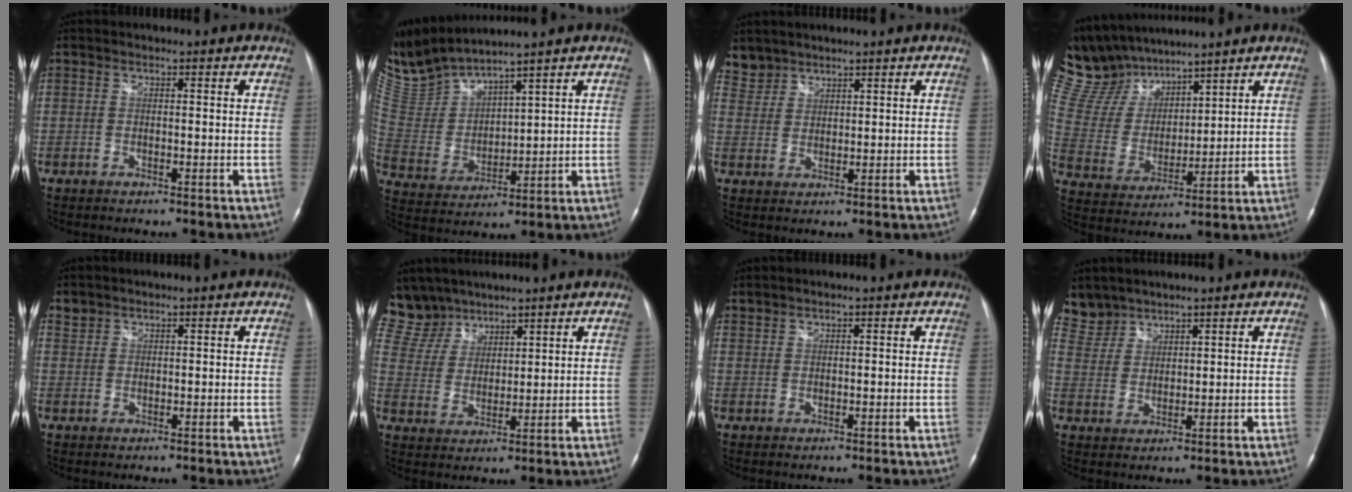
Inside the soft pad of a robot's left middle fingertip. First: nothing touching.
{"total": 10.0, "force": [9.6, 0.1, 2.9], "torque": [-0.087, 0.002, 0.209]}
{"total": 3.7, "force": [3.2, 1.7, -0.5], "torque": [0.018, 0.009, 0.066]}
{"total": 14.1, "force": [12.8, 4.5, 4.0], "torque": [-0.098, 0.022, 0.260]}
{"total": 1.5, "force": [1.3, 0.7, -0.2], "torque": [0.007, 0.008, 0.023]}
{"total": 10.2, "force": [8.8, 5.1, 0.7], "torque": [-0.029, 0.017, 0.190]}
{"total": 1.3, "force": [1.3, 0.0, 0.1], "torque": [-0.010, 0.011, 0.033]}
{"total": 6.0, "force": [5.4, 2.6, -0.3], "torque": [0.005, 0.008, 0.118]}